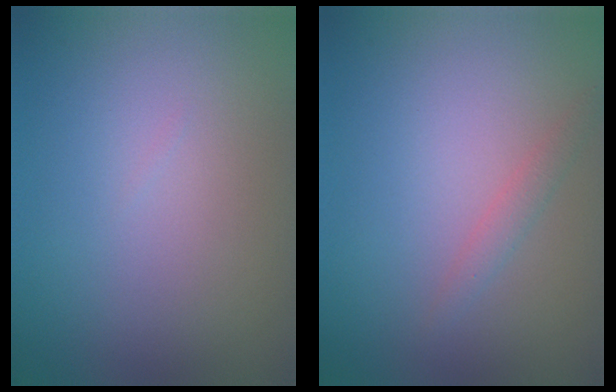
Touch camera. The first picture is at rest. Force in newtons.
{"total": 1.2, "press": 1.2, "slide": 0.0}